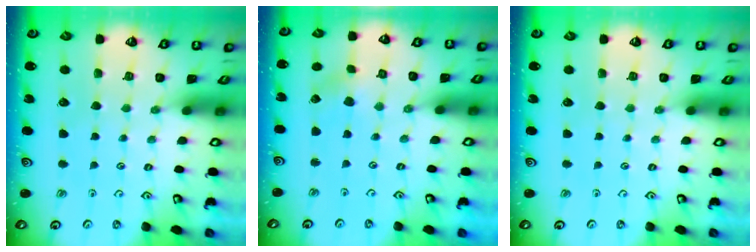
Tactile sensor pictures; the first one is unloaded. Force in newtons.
{"total": 2.0, "press": 1.9, "slide": 0.6}
{"total": 0.0}